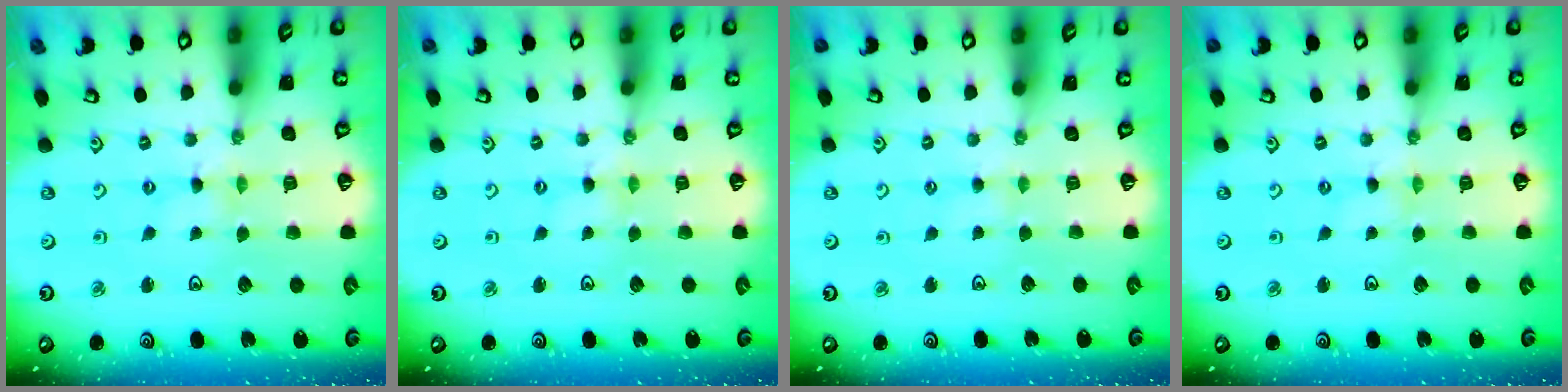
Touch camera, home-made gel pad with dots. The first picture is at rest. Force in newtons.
{"total": 0.0}
{"total": 2.2, "press": 2.2, "slide": 0.4}
{"total": 0.0}